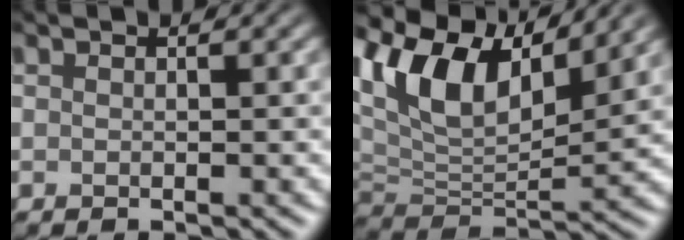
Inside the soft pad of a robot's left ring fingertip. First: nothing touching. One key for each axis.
{"total": 11.1, "fx": 6.0, "fy": 5.2, "fz": 7.7, "tx": -0.154, "ty": 0.021, "tz": 0.107}